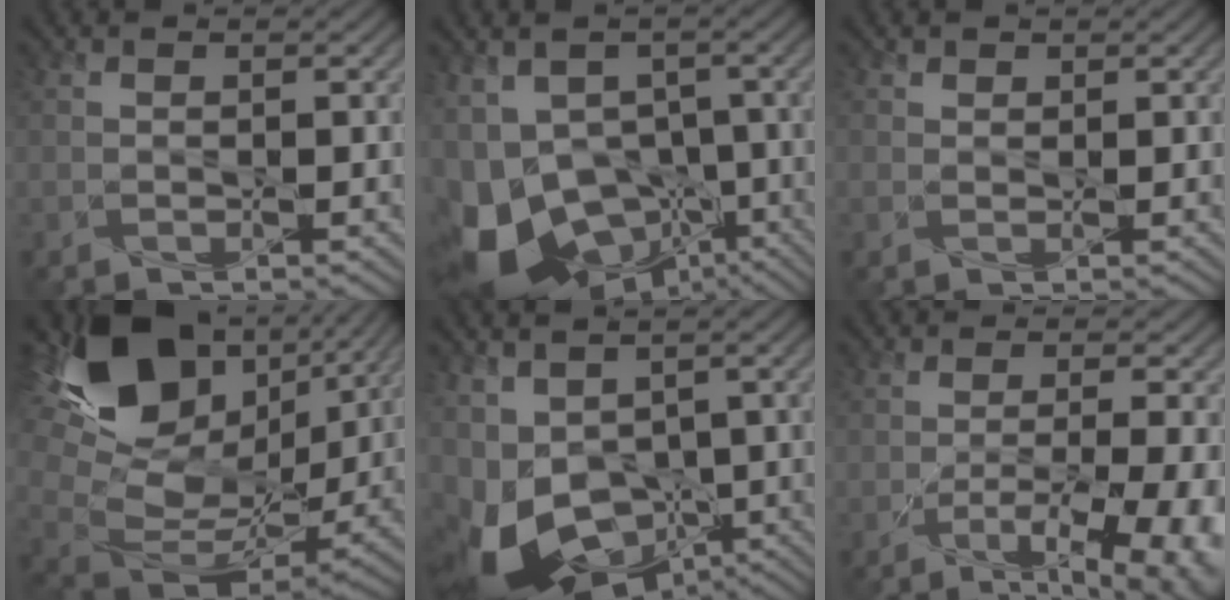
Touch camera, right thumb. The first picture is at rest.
{"total": 15.3, "force": [-6.5, 9.7, 10.0], "torque": [-0.197, -0.017, -0.083]}
{"total": 1.0, "force": [0.7, 0.7, -0.3], "torque": [0.002, -0.002, 0.009]}
{"total": 17.3, "force": [7.5, 11.5, 10.6], "torque": [-0.229, 0.003, 0.150]}
{"total": 12.1, "force": [-4.4, 7.6, 8.4], "torque": [-0.169, -0.028, -0.063]}
{"total": 9.3, "force": [-3.7, 2.1, 8.2], "torque": [-0.097, -0.013, -0.047]}